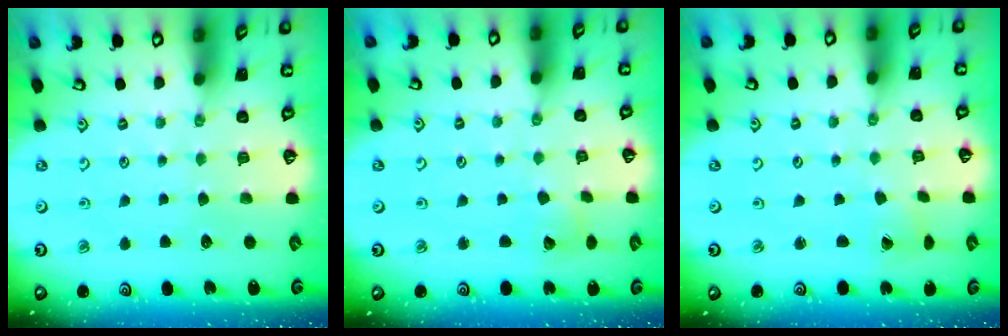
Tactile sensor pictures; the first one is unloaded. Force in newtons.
{"total": 3.0, "press": 3.0, "slide": 0.2}
{"total": 2.5, "press": 2.5, "slide": 0.1}